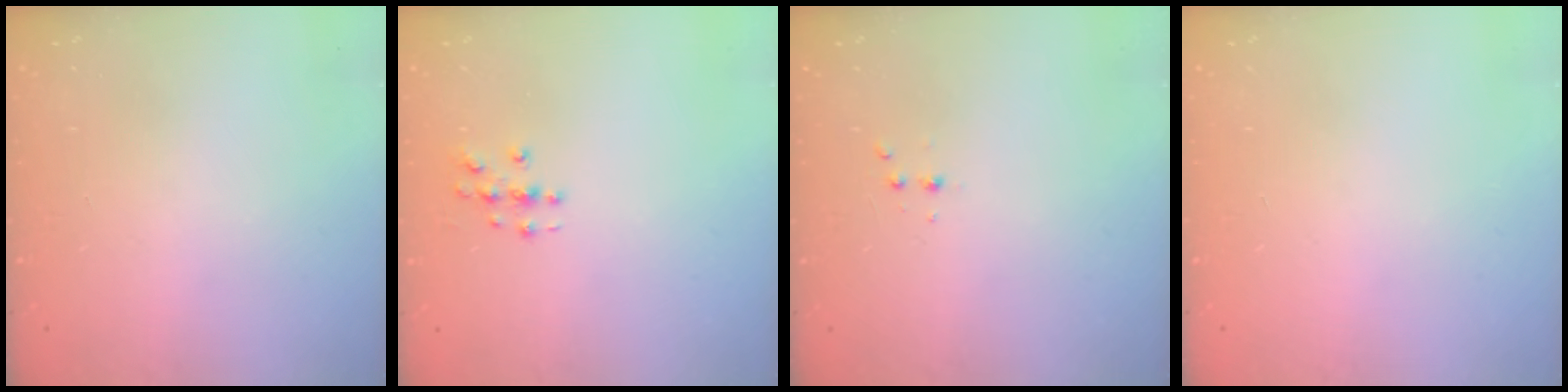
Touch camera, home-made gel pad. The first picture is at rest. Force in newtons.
{"total": 3.2, "press": 3.2, "slide": 0.1}
{"total": 2.9, "press": 2.7, "slide": 1.0}
{"total": 0.0}